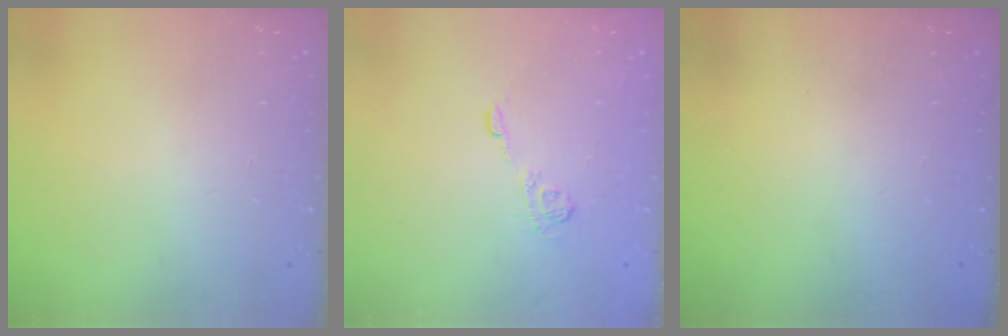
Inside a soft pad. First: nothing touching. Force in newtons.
{"total": 5.7, "press": 5.6, "slide": 0.7}
{"total": 2.3, "press": 2.2, "slide": 0.7}